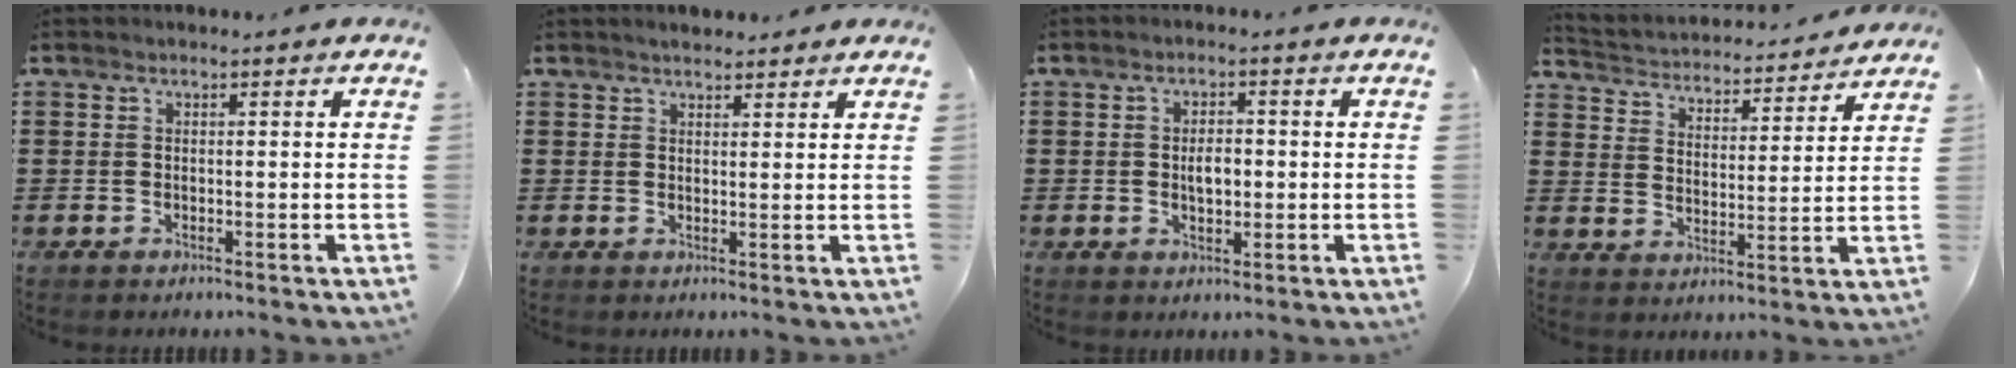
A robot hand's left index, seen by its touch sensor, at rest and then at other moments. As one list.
[{"total": 1.9, "force": [1.9, 0.4, 0.2], "torque": [-0.008, 0.004, 0.036]}, {"total": 3.0, "force": [-0.1, 1.5, 2.6], "torque": [-0.043, 0.000, -0.006]}, {"total": 3.3, "force": [3.2, 0.4, -0.1], "torque": [-0.021, -0.030, 0.048]}]